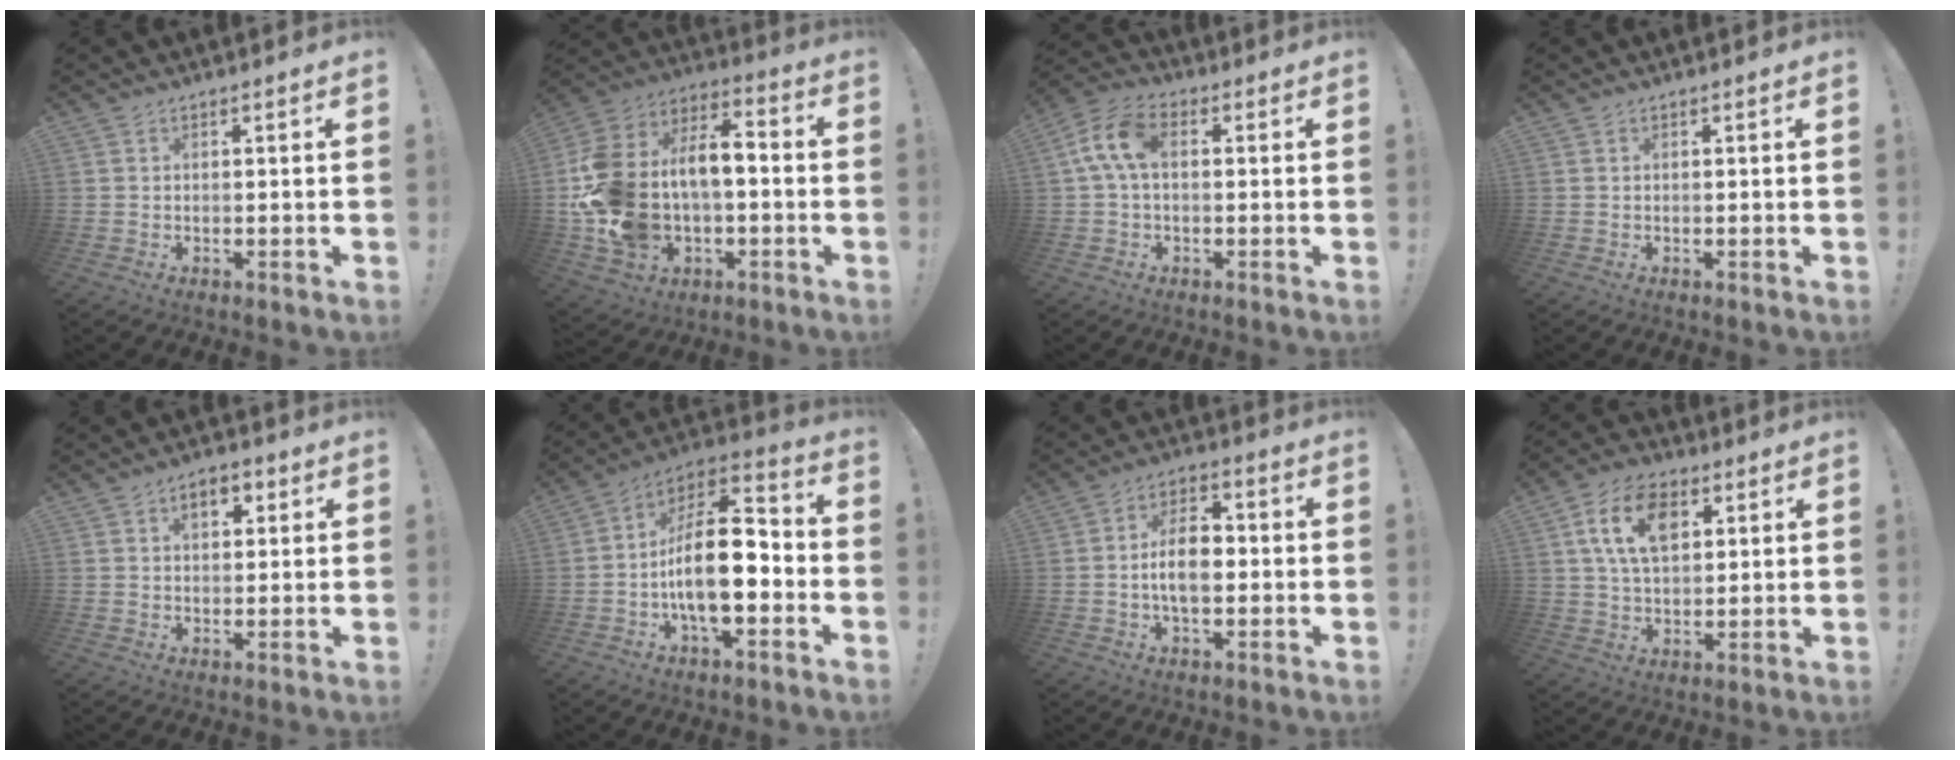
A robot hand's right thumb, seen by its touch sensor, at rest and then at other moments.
{"total": 19.0, "force": [-0.8, 13.4, 13.5], "torque": [-0.280, 0.005, -0.005]}
{"total": 9.5, "force": [1.1, 5.5, 7.7], "torque": [-0.163, 0.015, 0.026]}
{"total": 0.0}
{"total": 5.2, "force": [2.0, 3.3, 3.6], "torque": [-0.046, 0.002, 0.030]}
{"total": 18.3, "force": [-3.4, 8.4, 16.0], "torque": [-0.279, 0.016, -0.055]}
{"total": 10.1, "force": [-1.3, 5.6, 8.2], "torque": [-0.139, 0.008, -0.026]}
{"total": 14.1, "force": [5.0, 9.0, 9.7], "torque": [-0.167, 0.005, 0.092]}